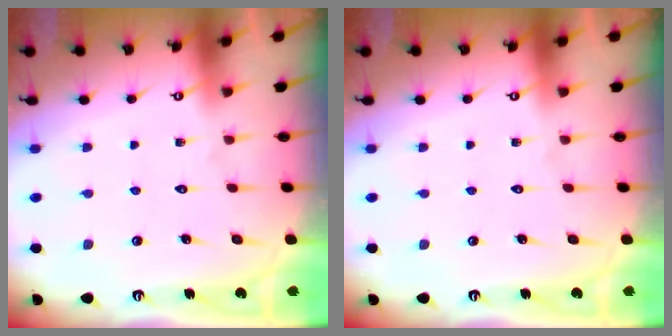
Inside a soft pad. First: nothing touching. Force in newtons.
{"total": 0.0}